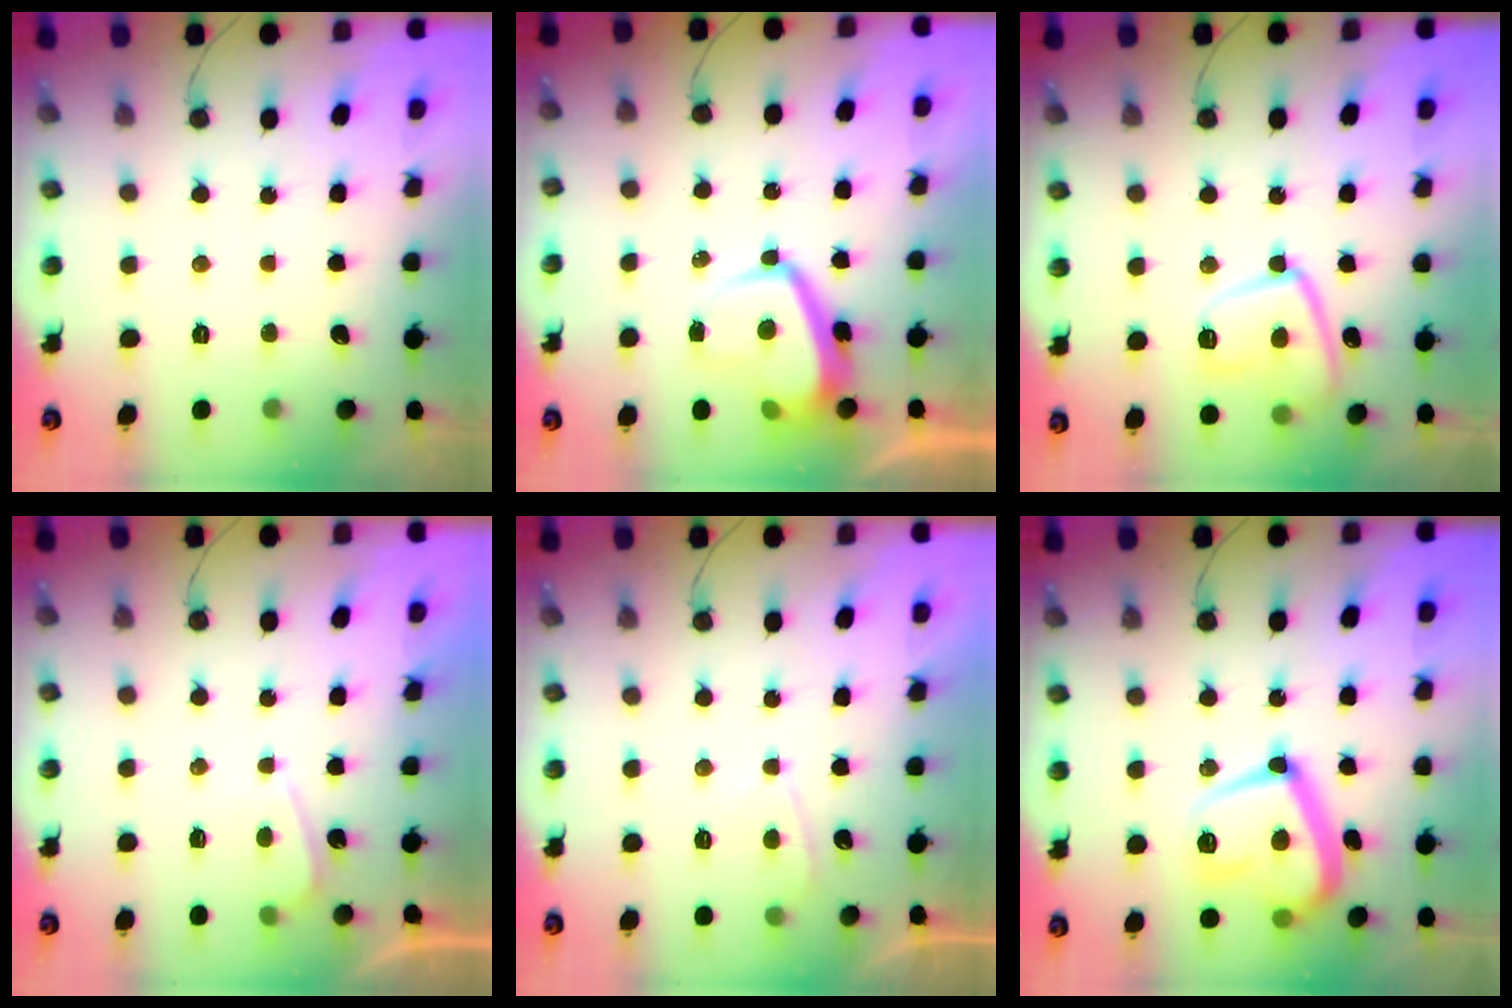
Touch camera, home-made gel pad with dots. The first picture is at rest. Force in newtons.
{"total": 8.2, "press": 8.1, "slide": 1.3}
{"total": 12.7, "press": 12.7, "slide": 1.3}
{"total": 0.8, "press": 0.6, "slide": 0.5}
{"total": 2.2, "press": 2.2, "slide": 0.5}
{"total": 16.8, "press": 16.7, "slide": 1.7}